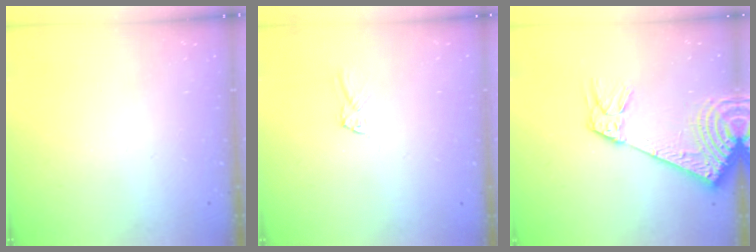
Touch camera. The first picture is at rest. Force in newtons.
{"total": 2.2, "press": 2.2, "slide": 0.1}
{"total": 14.2, "press": 13.9, "slide": 3.1}